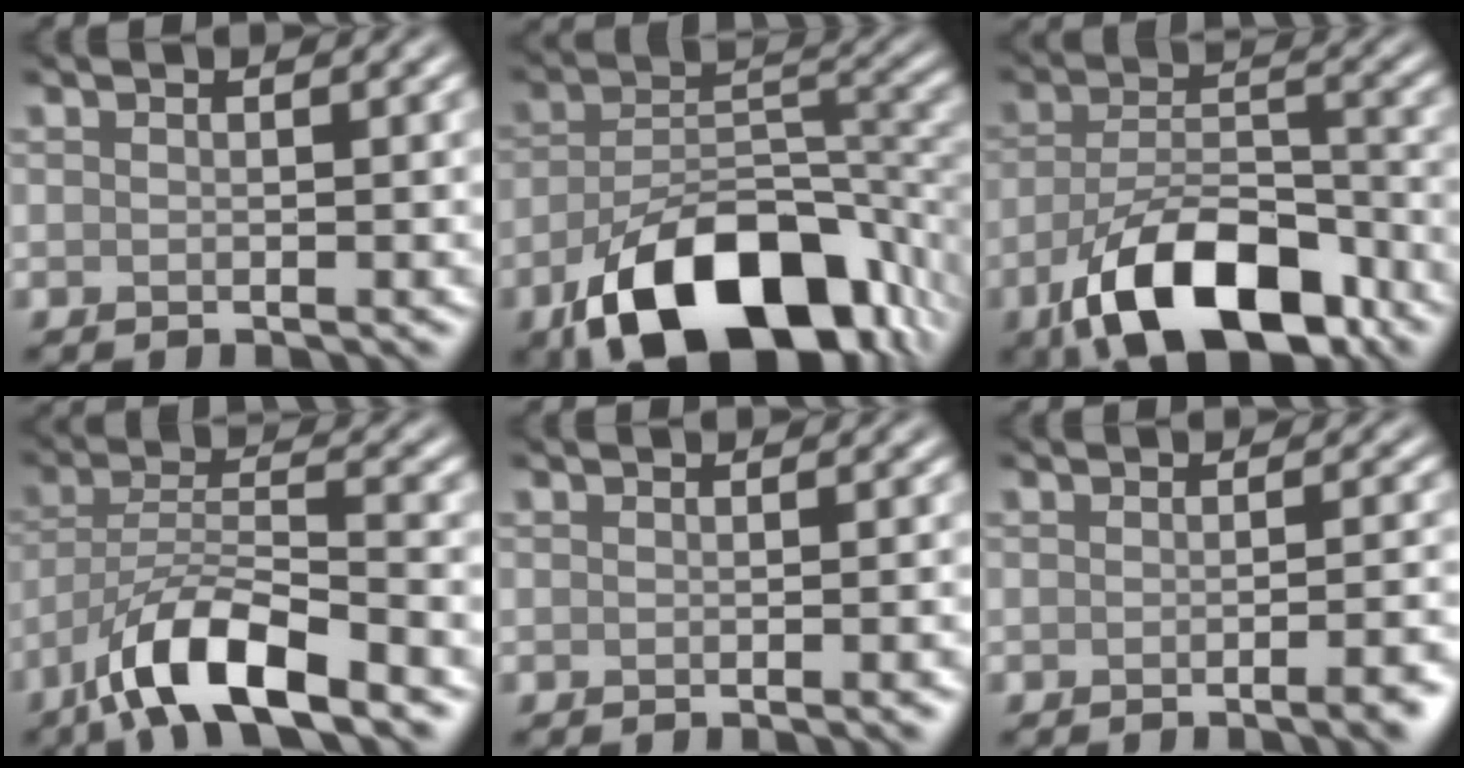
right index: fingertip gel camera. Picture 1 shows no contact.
{"total": 13.7, "force": [-7.8, 7.0, 8.8], "torque": [-0.154, -0.026, -0.121]}
{"total": 10.4, "force": [-6.1, 4.7, 7.0], "torque": [-0.126, -0.008, -0.103]}
{"total": 8.3, "force": [-5.5, 2.1, 5.8], "torque": [-0.102, 0.007, -0.103]}
{"total": 1.9, "force": [-0.5, 0.5, 1.7], "torque": [-0.010, 0.001, -0.008]}
{"total": 3.7, "force": [-1.6, 1.1, 3.2], "torque": [-0.020, 0.004, -0.025]}